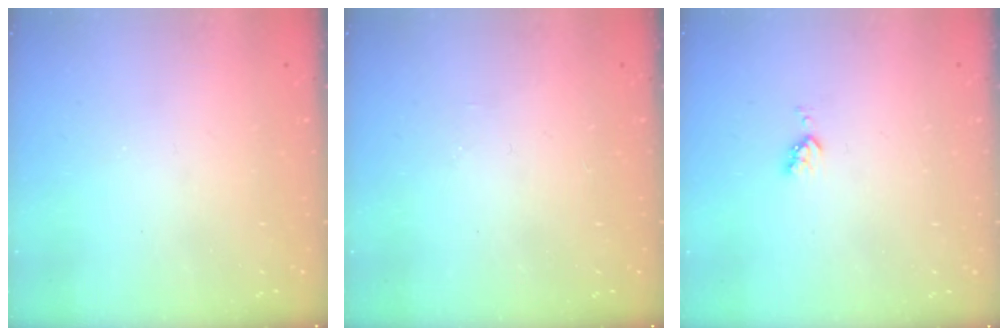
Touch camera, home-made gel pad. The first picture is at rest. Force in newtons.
{"total": 1.2, "press": 1.2, "slide": 0.3}
{"total": 4.0, "press": 4.0, "slide": 0.5}